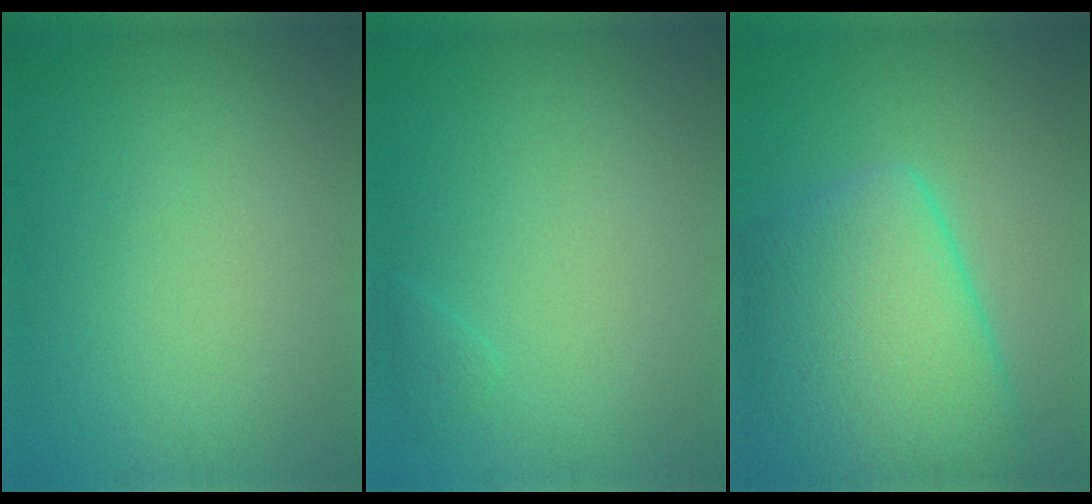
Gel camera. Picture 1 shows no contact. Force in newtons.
{"total": 0.7, "press": 0.7, "slide": 0.1}
{"total": 10.9, "press": 10.9, "slide": 0.7}